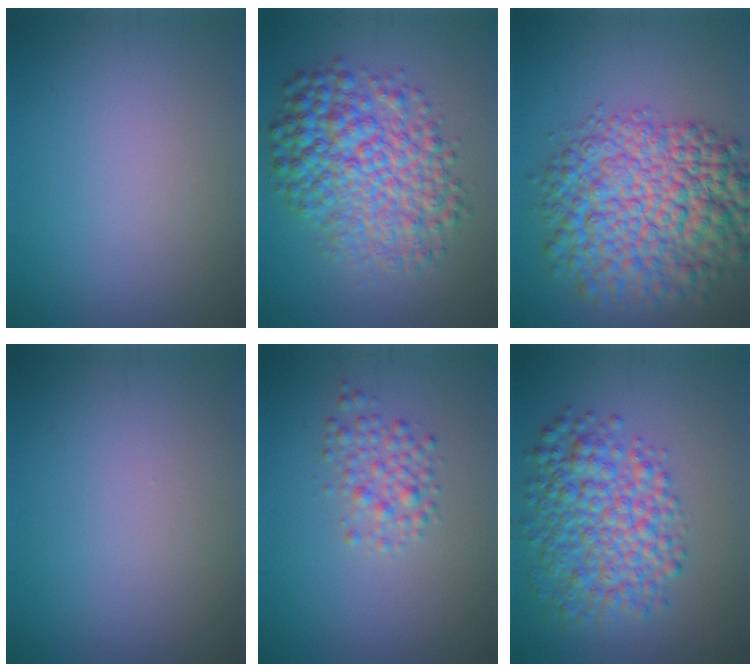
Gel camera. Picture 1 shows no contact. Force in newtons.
{"total": 8.4, "press": 8.4, "slide": 0.0}
{"total": 11.1, "press": 11.1, "slide": 0.3}
{"total": 0.0}
{"total": 2.3, "press": 2.3, "slide": 0.1}
{"total": 7.0, "press": 7.0, "slide": 0.0}